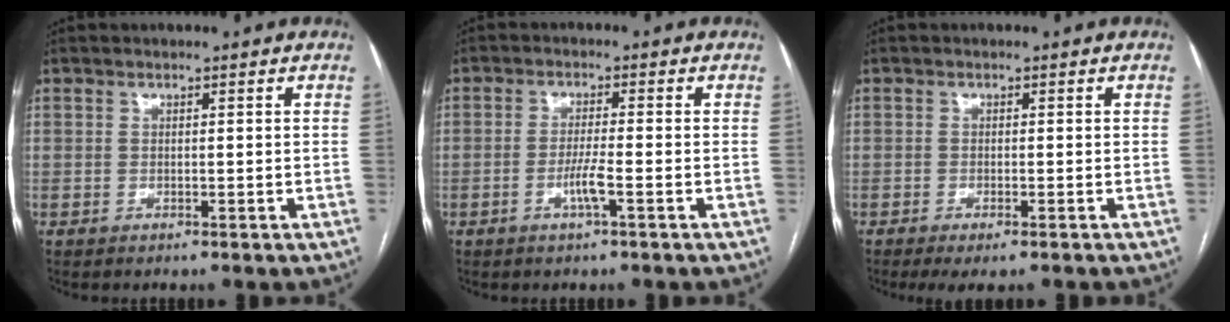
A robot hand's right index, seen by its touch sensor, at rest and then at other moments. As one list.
[{"total": 3.4, "force": [-1.4, -0.1, 3.1], "torque": [-0.062, -0.004, -0.028]}, {"total": 4.4, "force": [-3.3, 0.9, 2.7], "torque": [-0.035, -0.009, -0.046]}]